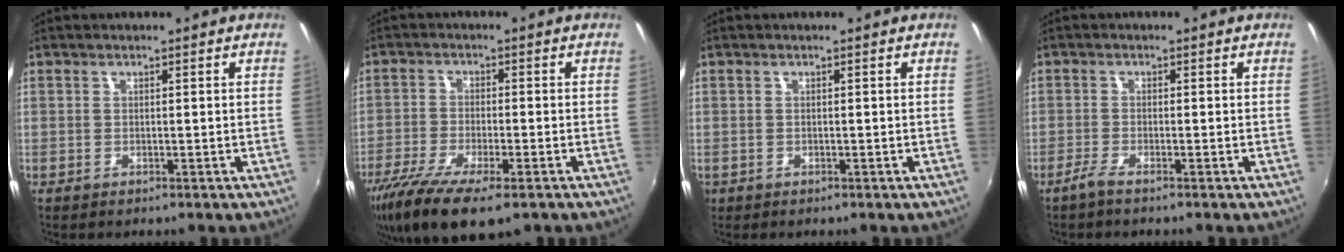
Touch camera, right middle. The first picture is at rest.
{"total": 13.2, "force": [-8.9, 3.8, 9.1], "torque": [-0.195, -0.049, -0.159]}
{"total": 1.1, "force": [-0.5, 0.9, 0.3], "torque": [-0.008, -0.004, -0.006]}
{"total": 2.0, "force": [-1.6, -0.1, 1.1], "torque": [-0.034, -0.004, -0.035]}